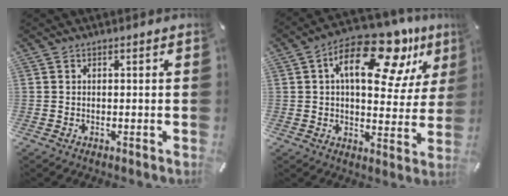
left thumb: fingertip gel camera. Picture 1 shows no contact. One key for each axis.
{"total": 18.5, "fx": 9.8, "fy": 9.0, "fz": 12.9, "tx": -0.194, "ty": -0.045, "tz": 0.159}